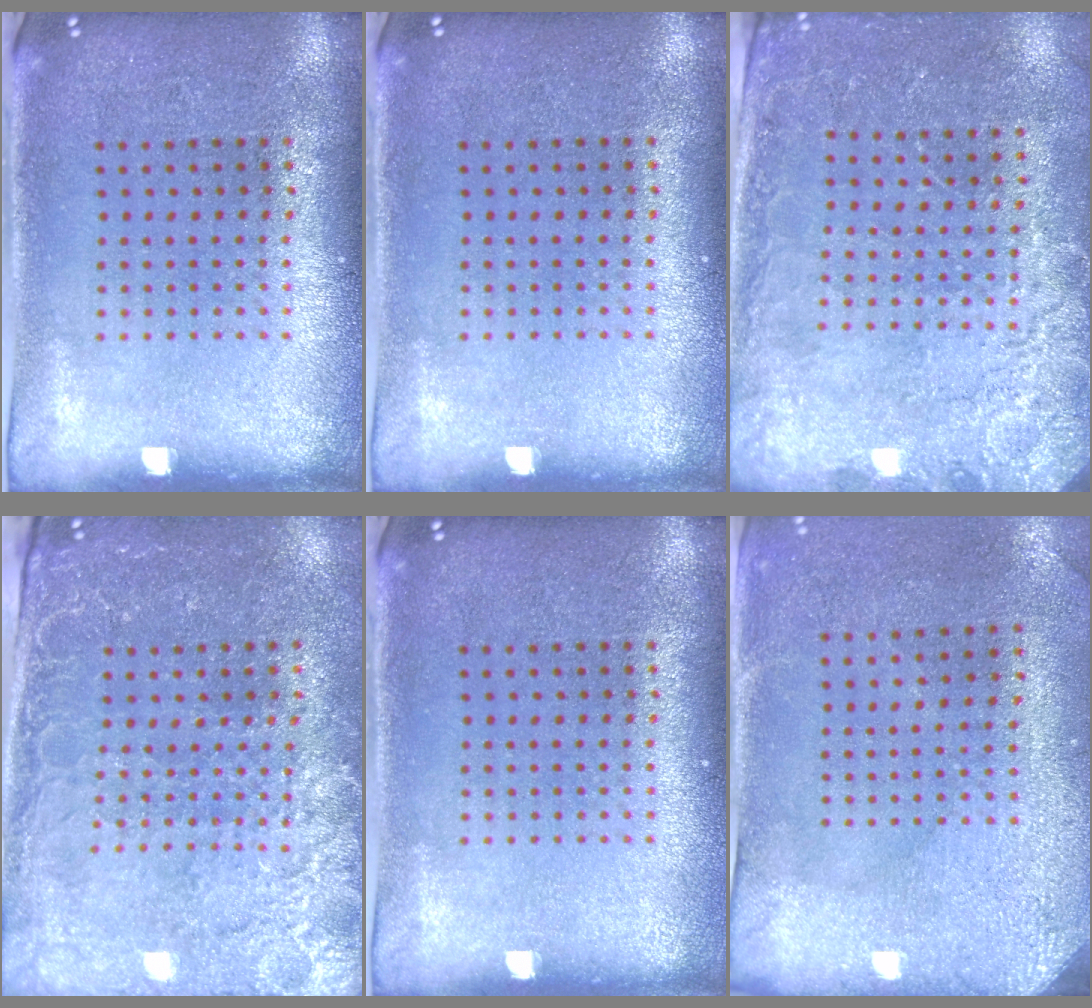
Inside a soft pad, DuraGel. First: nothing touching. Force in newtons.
{"total": 0.0}
{"total": 2.5, "press": 2.4, "slide": 0.7}
{"total": 3.1, "press": 2.9, "slide": 1.0}
{"total": 0.0}
{"total": 3.0, "press": 2.4, "slide": 1.7}